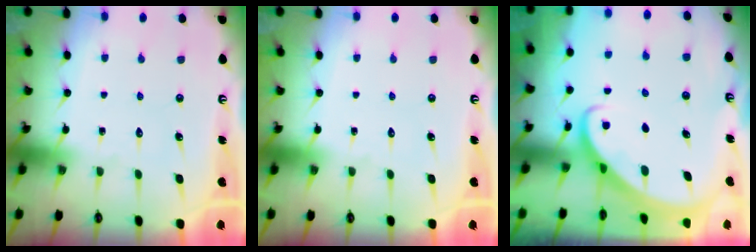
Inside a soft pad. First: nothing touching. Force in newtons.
{"total": 0.0}
{"total": 2.6, "press": 2.6, "slide": 0.2}